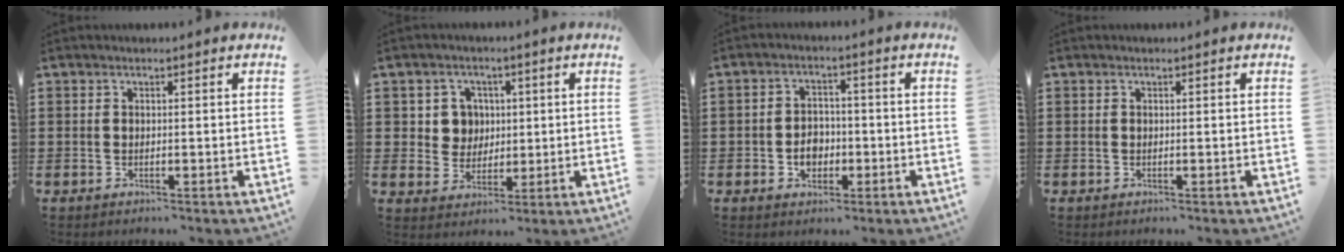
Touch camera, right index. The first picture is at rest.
{"total": 5.1, "force": [1.1, 4.7, 1.4], "torque": [-0.051, 0.016, 0.019]}
{"total": 3.9, "force": [-1.1, 3.0, 2.1], "torque": [-0.038, 0.002, -0.024]}
{"total": 0.0}